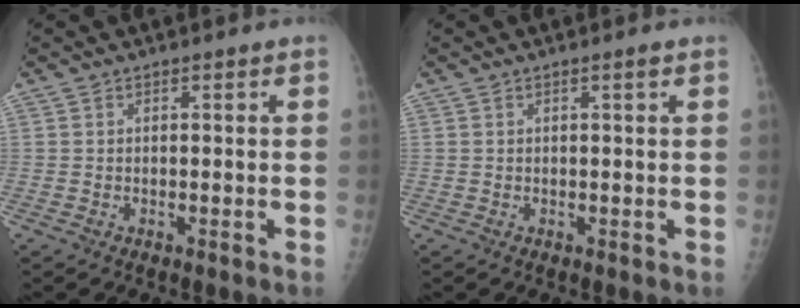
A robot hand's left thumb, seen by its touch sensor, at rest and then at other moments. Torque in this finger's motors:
{"motor_torque": [0.40, 0.26, 0.29, 0.02, 0.03]}